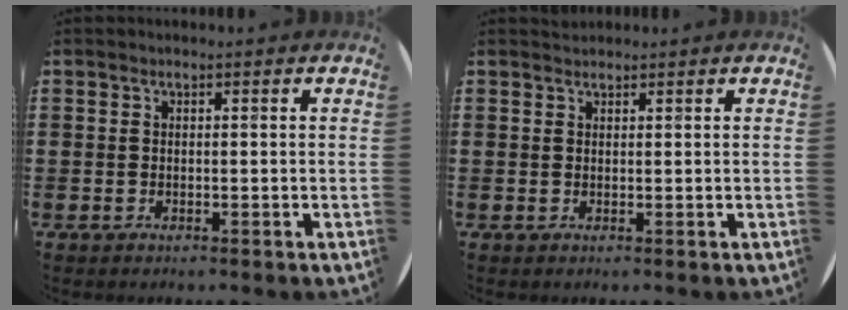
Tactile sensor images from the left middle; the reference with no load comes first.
{"total": 0.7, "force": [0.7, 0.1, -0.1], "torque": [0.001, 0.001, 0.014]}